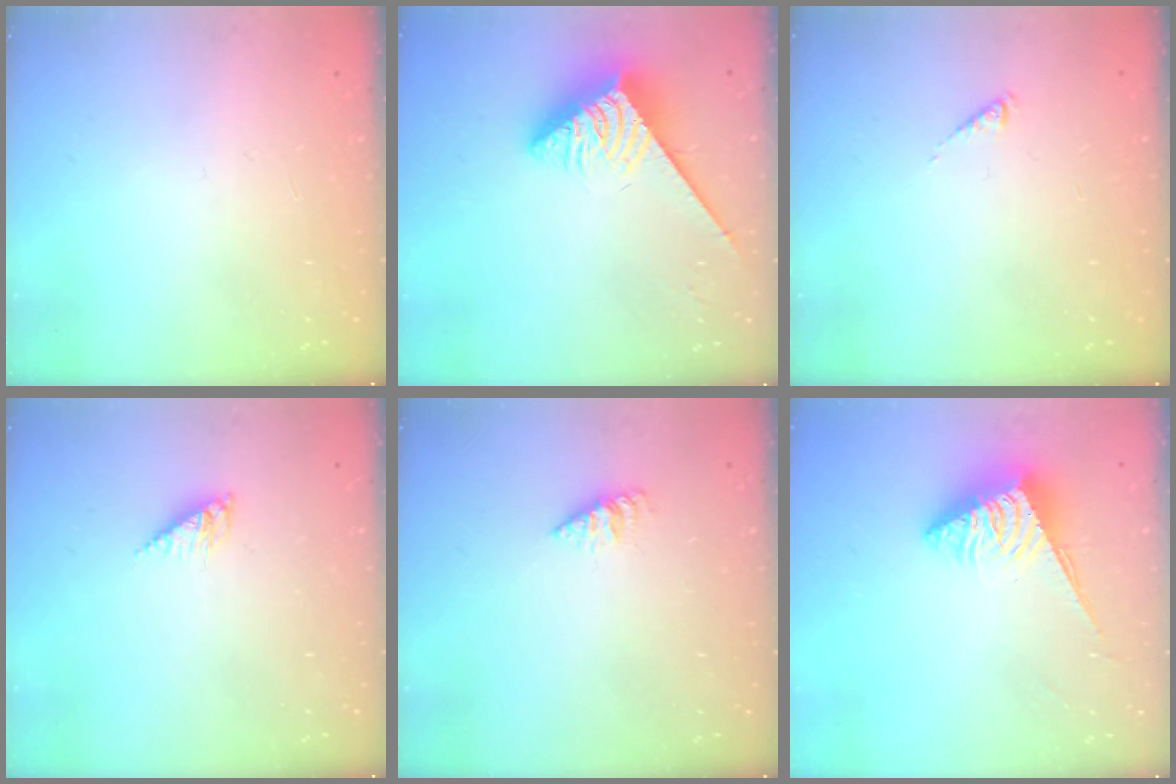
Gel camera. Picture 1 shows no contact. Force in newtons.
{"total": 3.8, "press": 3.7, "slide": 0.7}
{"total": 0.0}
{"total": 3.5, "press": 3.5, "slide": 0.5}
{"total": 1.6, "press": 1.6, "slide": 0.1}
{"total": 4.7, "press": 4.6, "slide": 0.6}